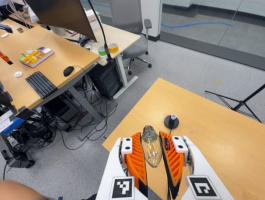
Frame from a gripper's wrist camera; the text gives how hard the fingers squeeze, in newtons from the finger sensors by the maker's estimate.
{"total": 22.3, "left": 24.9, "right": 19.7}